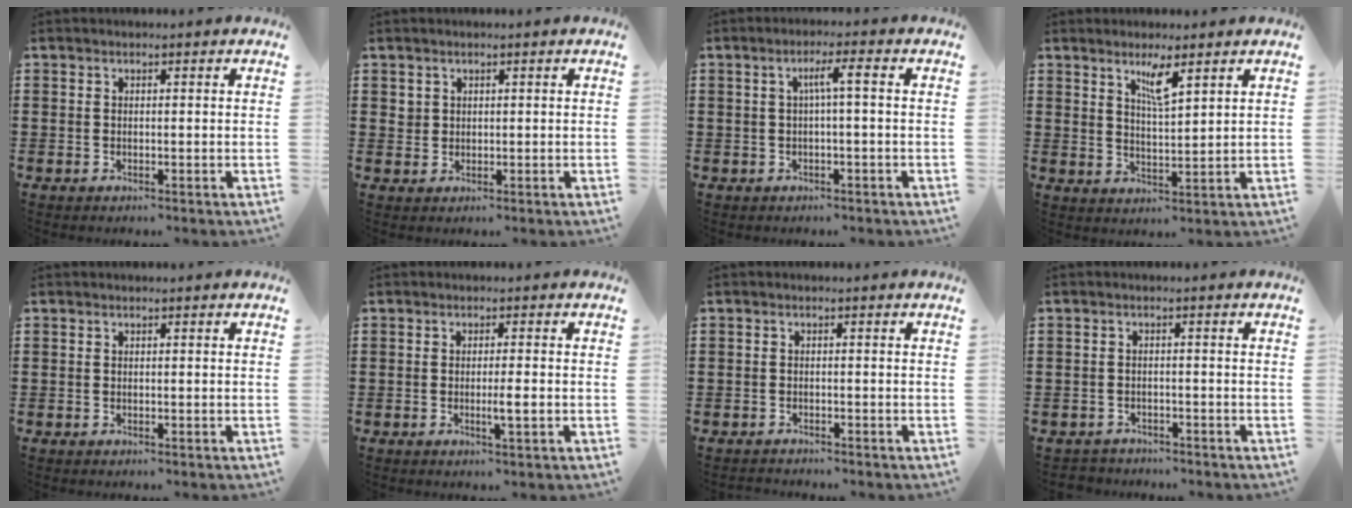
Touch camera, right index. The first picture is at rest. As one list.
[{"total": 1.5, "force": [0.8, 1.2, 0.2], "torque": [-0.008, 0.005, 0.017]}, {"total": 3.3, "force": [0.0, 0.0, 3.3], "torque": [-0.062, 0.002, -0.004]}, {"total": 4.3, "force": [2.7, 0.7, 3.2], "torque": [-0.063, 0.002, 0.044]}, {"total": 0.0}, {"total": 2.6, "force": [-0.6, 0.1, 2.5], "torque": [-0.041, -0.004, -0.012]}, {"total": 0.8, "force": [-0.7, 0.3, -0.2], "torque": [0.003, 0.006, -0.017]}, {"total": 1.5, "force": [-1.4, 0.4, -0.2], "torque": [-0.002, 0.004, -0.033]}]